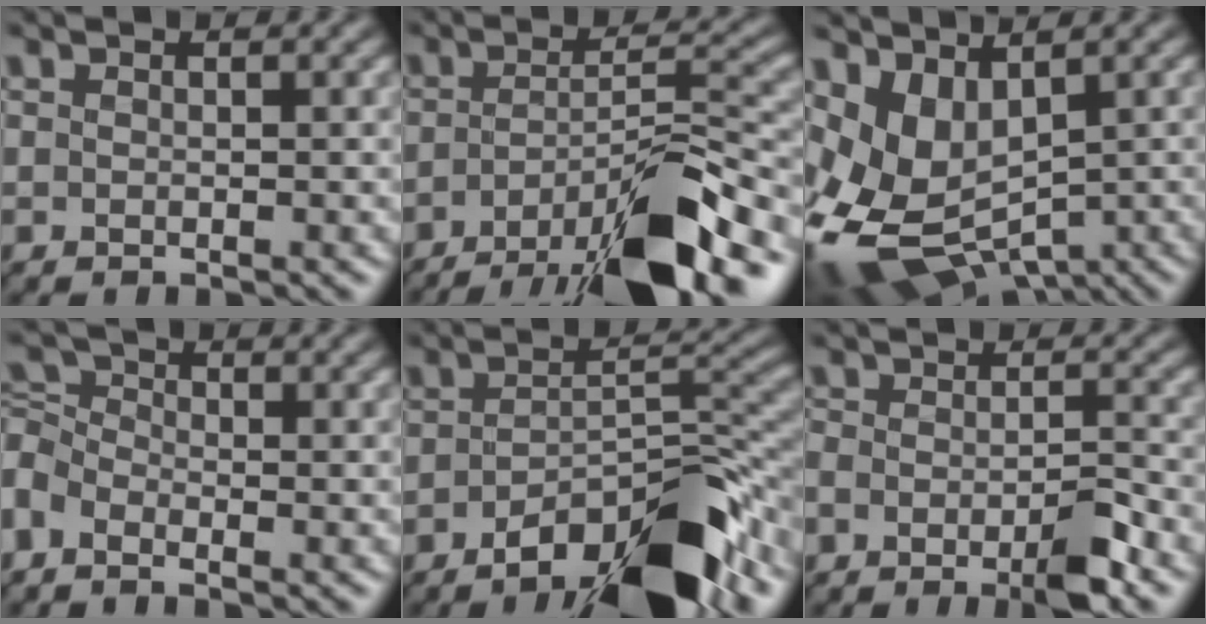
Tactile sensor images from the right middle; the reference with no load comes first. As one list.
[{"total": 11.2, "force": [-7.0, 3.0, 8.2], "torque": [-0.136, 0.011, -0.112]}, {"total": 7.6, "force": [-0.9, 5.1, 5.6], "torque": [-0.123, -0.010, -0.002]}, {"total": 2.7, "force": [-1.5, 1.8, 1.3], "torque": [-0.037, 0.015, -0.042]}, {"total": 9.5, "force": [-6.4, 2.2, 6.7], "torque": [-0.108, 0.016, -0.103]}, {"total": 3.6, "force": [-2.7, 0.5, 2.4], "torque": [-0.046, 0.003, -0.044]}]